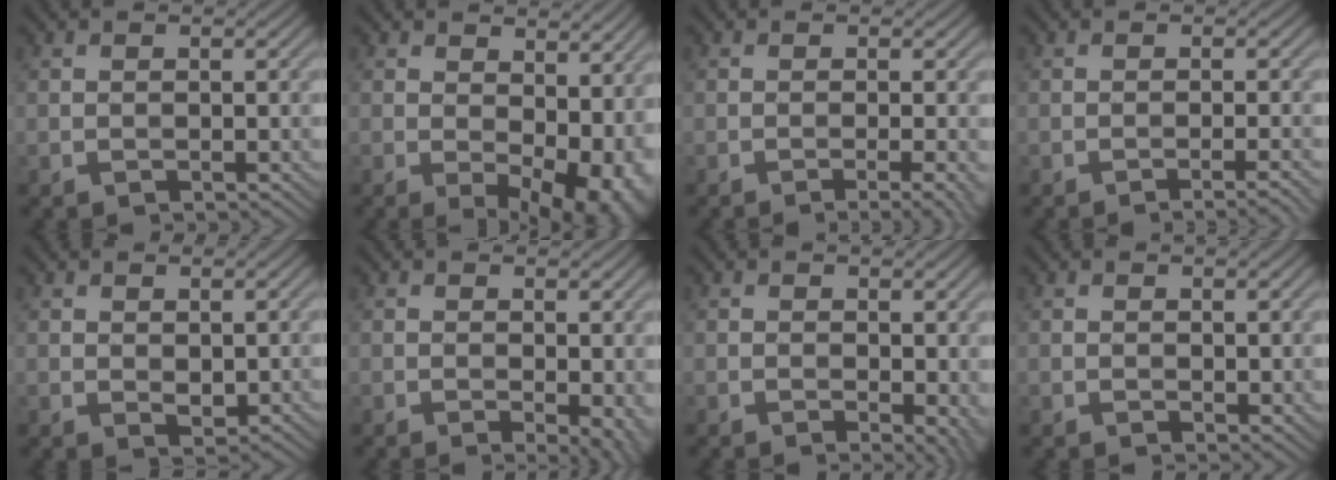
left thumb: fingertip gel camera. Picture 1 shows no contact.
{"total": 12.9, "force": [-0.2, 7.4, 10.6], "torque": [-0.121, -0.021, 0.035]}
{"total": 3.3, "force": [-1.2, 0.6, 3.0], "torque": [-0.038, 0.007, -0.025]}
{"total": 2.7, "force": [-1.4, 0.4, 2.2], "torque": [-0.028, 0.009, -0.030]}
{"total": 1.6, "force": [0.5, 0.9, 1.1], "torque": [-0.022, -0.004, 0.014]}
{"total": 3.4, "force": [-0.3, 1.3, 3.1], "torque": [-0.037, -0.004, -0.003]}
{"total": 3.1, "force": [-0.2, 1.5, 2.8], "torque": [-0.031, -0.003, -0.001]}
{"total": 1.1, "force": [0.6, 0.6, 0.7], "torque": [-0.009, -0.003, 0.015]}